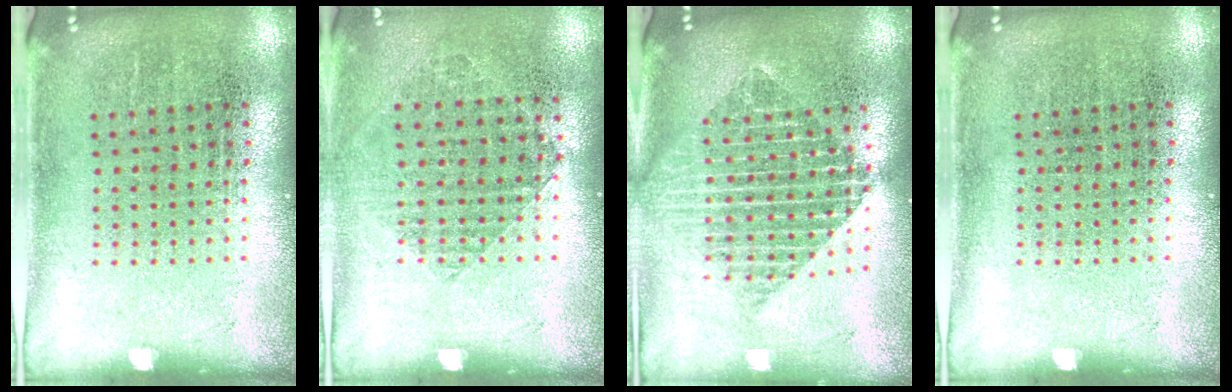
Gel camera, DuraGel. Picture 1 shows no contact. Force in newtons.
{"total": 0.9, "press": 0.9, "slide": 0.3}
{"total": 2.2, "press": 1.8, "slide": 1.3}
{"total": 0.0}